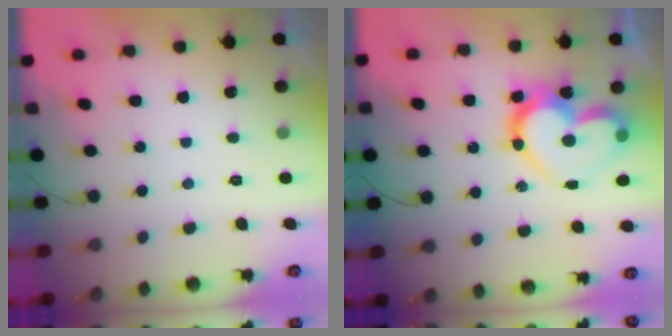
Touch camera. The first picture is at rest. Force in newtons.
{"total": 18.0, "press": 17.9, "slide": 1.8}